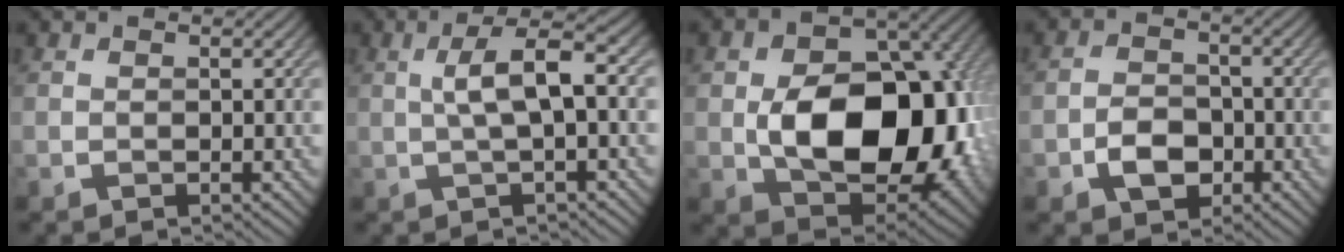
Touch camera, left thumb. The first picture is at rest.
{"total": 5.3, "force": [0.5, 1.1, 5.1], "torque": [-0.095, 0.015, 0.007]}
{"total": 15.6, "force": [-1.5, 10.5, 11.5], "torque": [-0.168, -0.017, -0.015]}
{"total": 4.4, "force": [-2.0, 3.1, 2.5], "torque": [-0.048, 0.001, -0.043]}